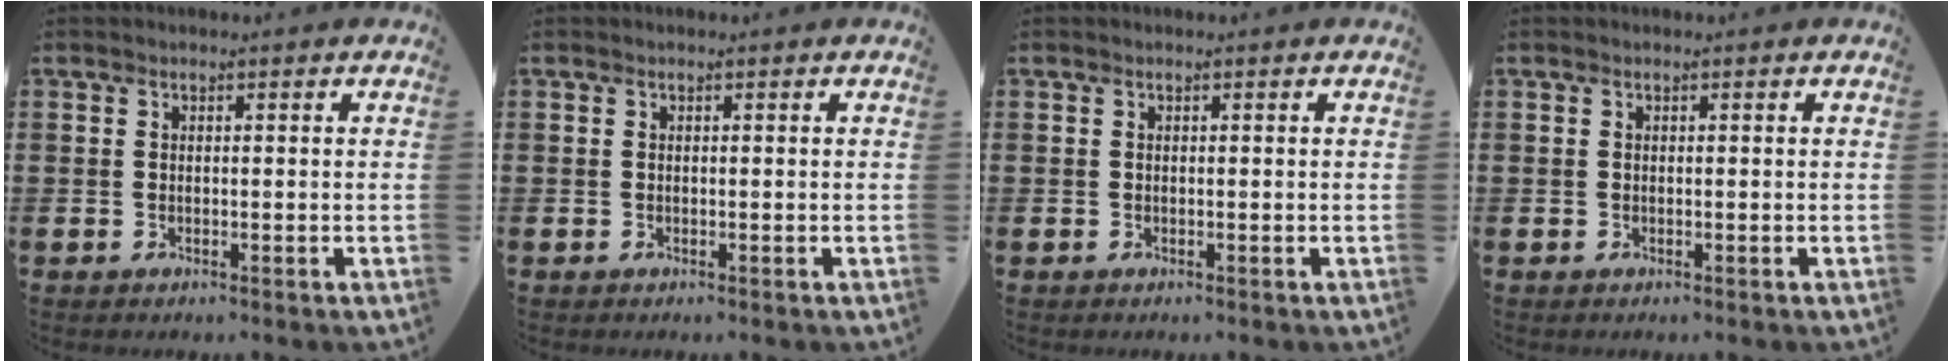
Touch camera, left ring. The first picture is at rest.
{"total": 0.0}
{"total": 0.0}
{"total": 0.0}